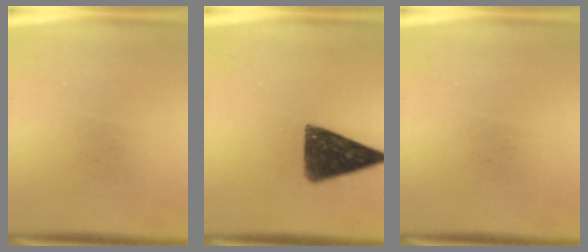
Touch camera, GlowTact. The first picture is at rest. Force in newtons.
{"total": 12.3}
{"total": 0.0}